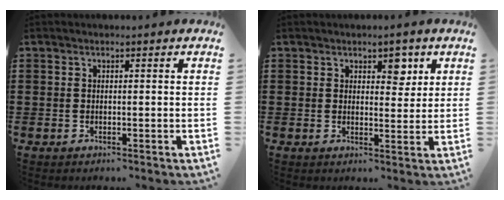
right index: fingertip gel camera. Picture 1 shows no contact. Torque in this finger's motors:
{"motor_torque": [0.06, 0.05, 0.11, 0.01]}